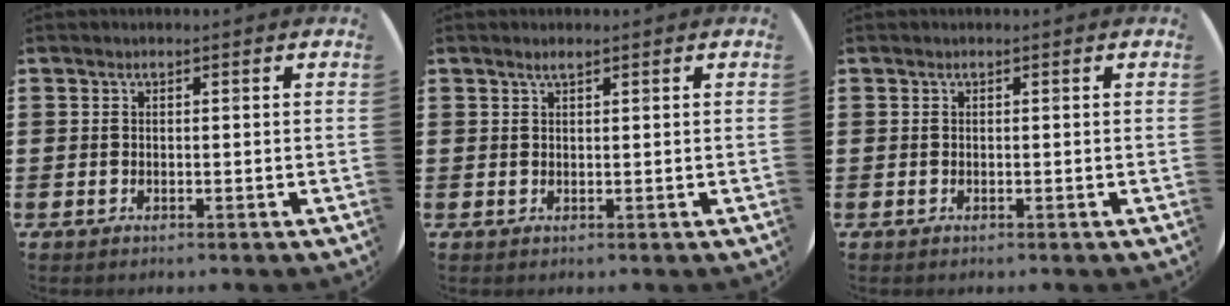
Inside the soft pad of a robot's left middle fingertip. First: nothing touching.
{"total": 1.1, "force": [0.9, 0.1, 0.6], "torque": [-0.011, 0.003, 0.015]}
{"total": 0.0}